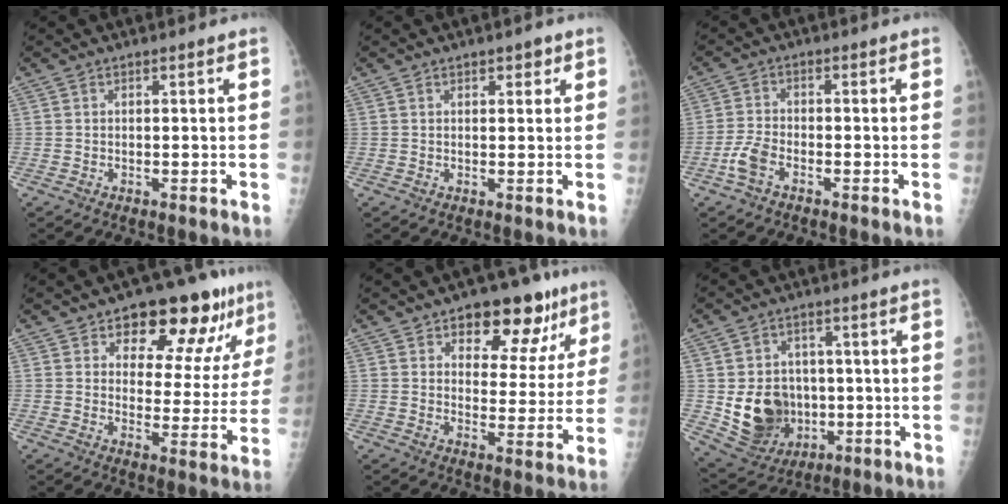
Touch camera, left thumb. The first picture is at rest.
{"total": 2.0, "force": [1.2, 1.0, 1.2], "torque": [-0.003, -0.003, 0.014]}
{"total": 4.1, "force": [-2.4, 1.9, 2.7], "torque": [-0.062, 0.011, -0.051]}
{"total": 16.1, "force": [9.9, 7.8, 10.1], "torque": [-0.076, -0.038, 0.135]}
{"total": 14.2, "force": [8.3, 7.9, 8.5], "torque": [-0.045, -0.033, 0.114]}
{"total": 13.3, "force": [-1.4, 11.0, 7.2], "torque": [-0.087, -0.002, -0.003]}